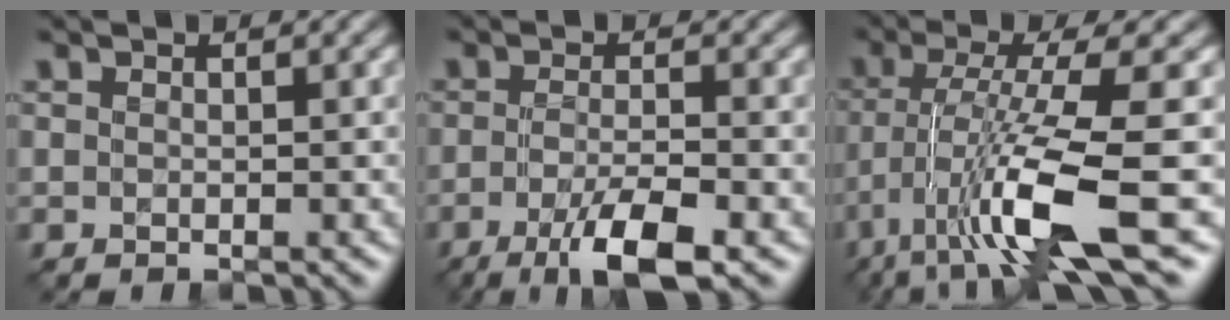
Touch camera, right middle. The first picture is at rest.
{"total": 5.3, "force": [-3.0, 0.9, 4.3], "torque": [-0.070, -0.005, -0.050]}
{"total": 9.8, "force": [-4.6, 1.2, 8.5], "torque": [-0.143, -0.007, -0.079]}